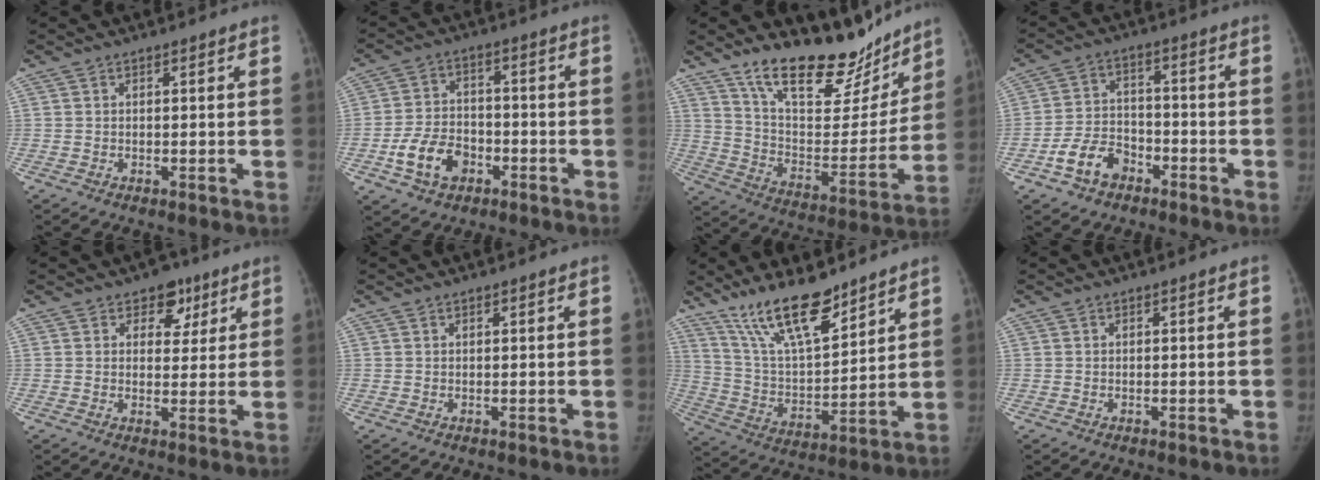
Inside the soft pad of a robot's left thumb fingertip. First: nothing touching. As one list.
[{"total": 9.4, "force": [-4.0, 6.7, 5.3], "torque": [-0.083, 0.023, -0.070]}, {"total": 23.1, "force": [18.0, 8.9, 11.4], "torque": [-0.120, -0.102, 0.290]}, {"total": 8.3, "force": [-4.7, 5.7, 3.8], "torque": [-0.057, 0.034, -0.084]}, {"total": 5.8, "force": [3.3, 4.1, 2.4], "torque": [0.007, -0.012, 0.043]}, {"total": 0.0}, {"total": 15.8, "force": [12.0, 4.6, 9.2], "torque": [-0.136, -0.071, 0.229]}, {"total": 0.0}]